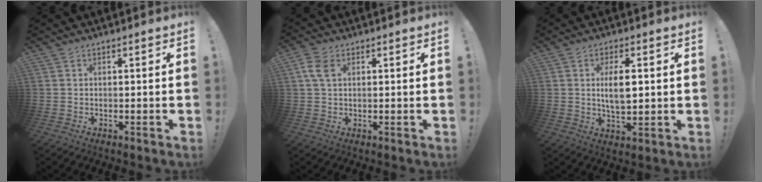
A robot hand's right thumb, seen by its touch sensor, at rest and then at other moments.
{"total": 5.2, "force": [1.7, 3.3, 3.7], "torque": [-0.064, 0.000, 0.031]}
{"total": 7.9, "force": [1.1, 3.5, 6.9], "torque": [-0.127, -0.003, 0.014]}